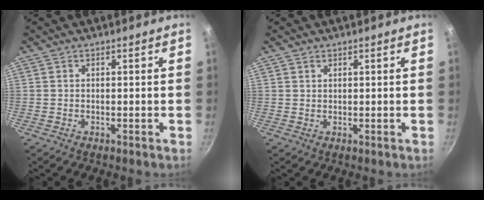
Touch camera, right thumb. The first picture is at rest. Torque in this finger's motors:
{"motor_torque": [0.21, -0.56, -0.26, 0.39, 0.03]}